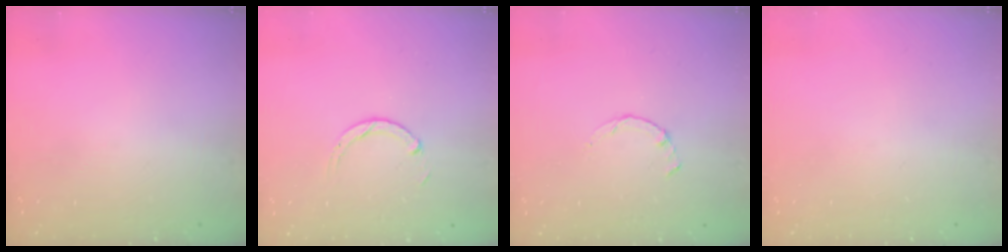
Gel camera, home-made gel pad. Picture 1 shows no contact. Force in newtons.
{"total": 2.9, "press": 2.9, "slide": 0.4}
{"total": 0.8, "press": 0.7, "slide": 0.2}
{"total": 0.0}